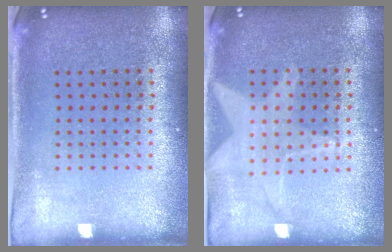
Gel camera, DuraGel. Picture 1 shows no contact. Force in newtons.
{"total": 0.6, "press": 0.5, "slide": 0.2}